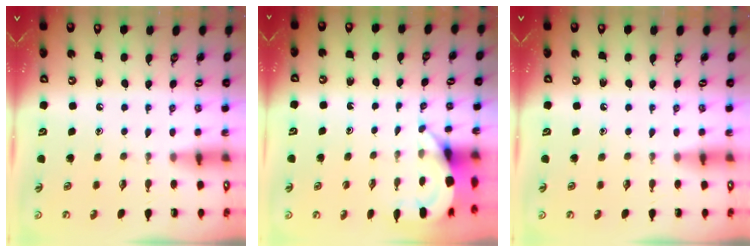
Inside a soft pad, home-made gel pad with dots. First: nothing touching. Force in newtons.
{"total": 3.6, "press": 3.6, "slide": 0.2}
{"total": 0.0}